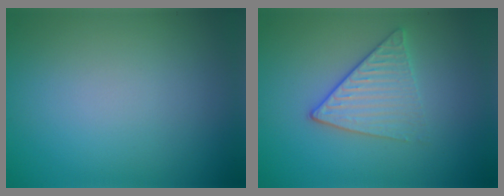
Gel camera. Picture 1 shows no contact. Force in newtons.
{"total": 3.3, "press": 2.9, "slide": 1.5}